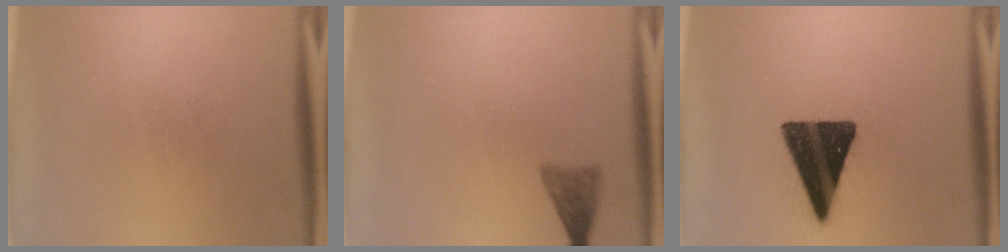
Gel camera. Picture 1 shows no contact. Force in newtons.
{"total": 2.4}
{"total": 15.4}